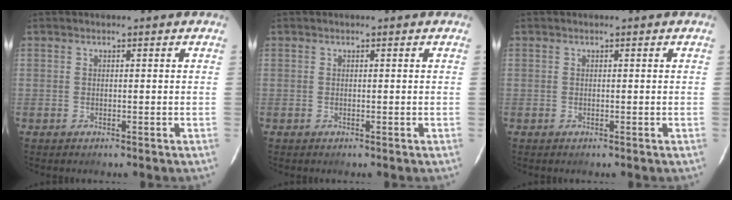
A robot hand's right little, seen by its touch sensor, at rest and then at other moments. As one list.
[{"total": 0.0}, {"total": 0.0}]